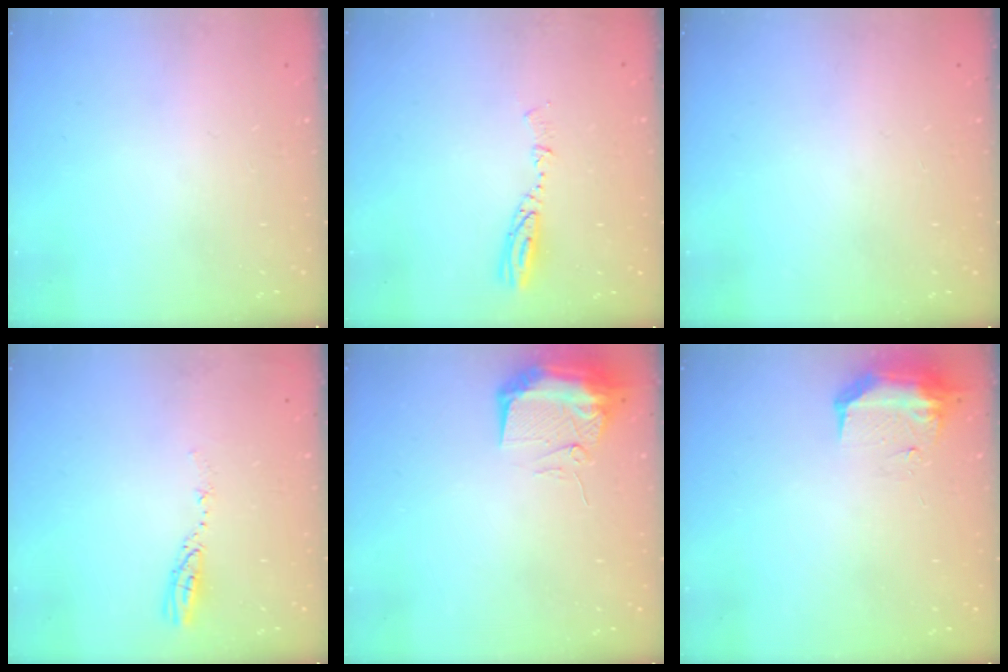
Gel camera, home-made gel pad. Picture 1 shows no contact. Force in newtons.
{"total": 4.4, "press": 4.4, "slide": 0.4}
{"total": 0.0}
{"total": 4.2, "press": 4.2, "slide": 0.4}
{"total": 10.2, "press": 10.2, "slide": 1.2}
{"total": 9.9, "press": 9.1, "slide": 3.9}